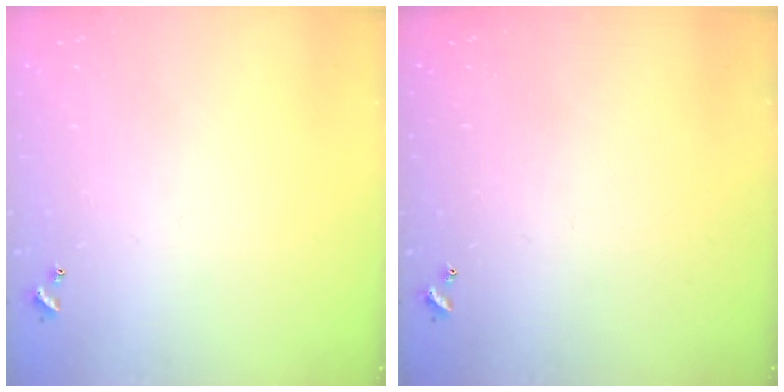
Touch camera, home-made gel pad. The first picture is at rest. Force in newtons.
{"total": 0.0}